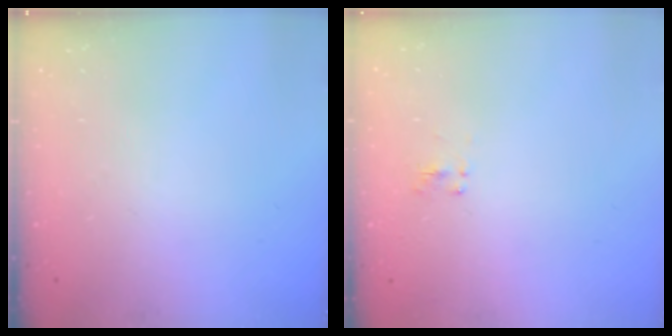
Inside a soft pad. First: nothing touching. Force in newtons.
{"total": 1.3, "press": 1.2, "slide": 0.6}